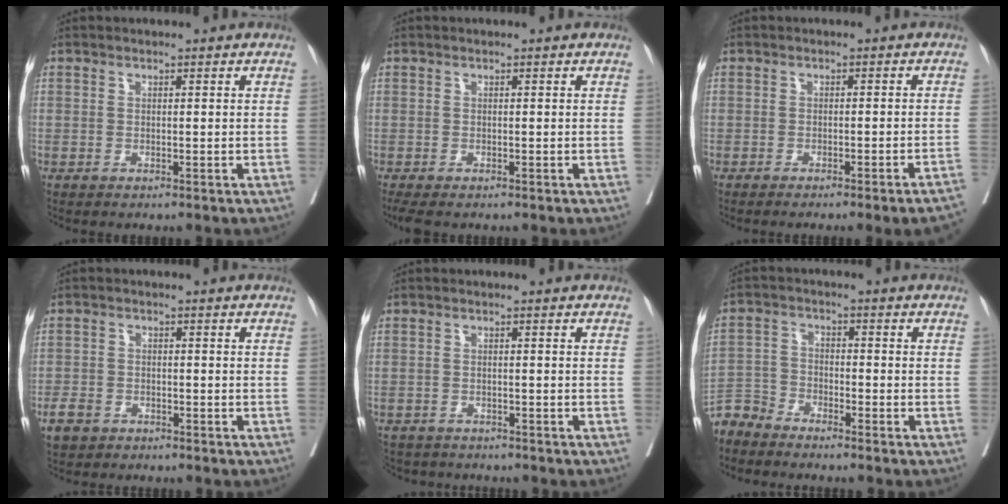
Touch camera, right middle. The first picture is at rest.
{"total": 2.5, "force": [-1.9, 1.0, 1.2], "torque": [-0.028, -0.011, -0.028]}
{"total": 7.8, "force": [-6.6, -0.8, 4.1], "torque": [-0.034, -0.009, -0.083]}
{"total": 3.4, "force": [-2.5, 2.0, 1.0], "torque": [-0.029, -0.001, -0.043]}
{"total": 6.7, "force": [-6.1, 2.4, 1.2], "torque": [-0.027, -0.006, -0.089]}
{"total": 4.5, "force": [-4.4, 0.8, -0.3], "torque": [0.004, -0.005, -0.091]}